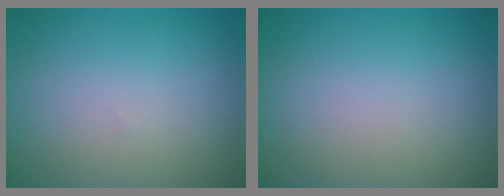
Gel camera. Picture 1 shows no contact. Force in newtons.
{"total": 0.0}